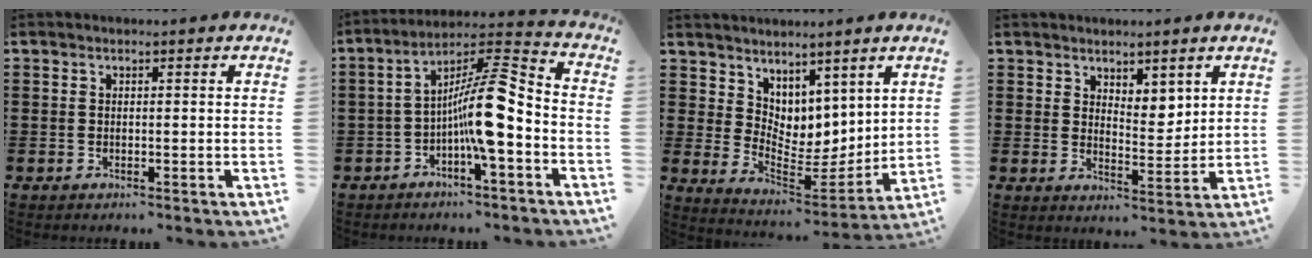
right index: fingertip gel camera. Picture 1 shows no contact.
{"total": 12.2, "force": [-2.7, 2.6, 11.6], "torque": [-0.213, 0.008, -0.050]}
{"total": 6.1, "force": [5.1, 3.3, -0.7], "torque": [-0.020, -0.057, 0.095]}
{"total": 4.1, "force": [3.4, 2.1, 0.9], "torque": [-0.021, -0.006, 0.063]}